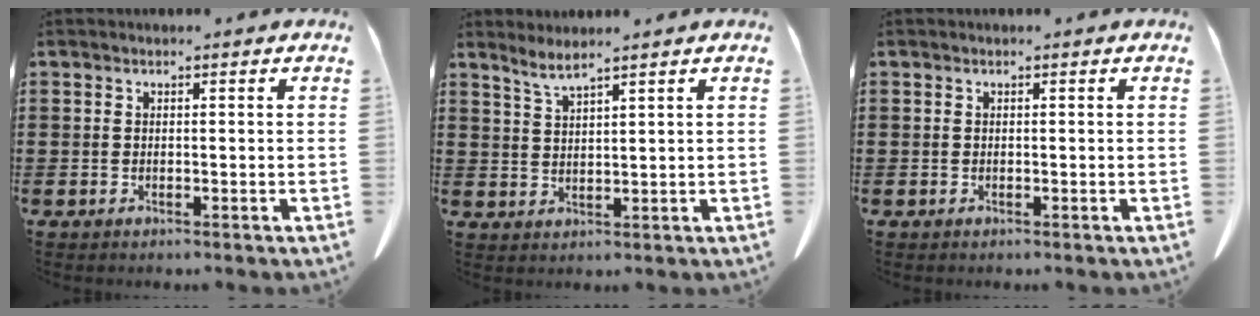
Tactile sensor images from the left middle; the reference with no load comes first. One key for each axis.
{"total": 2.8, "fx": 2.3, "fy": -0.3, "fz": 1.5, "tx": -0.035, "ty": -0.003, "tz": 0.044}
{"total": 0.0}